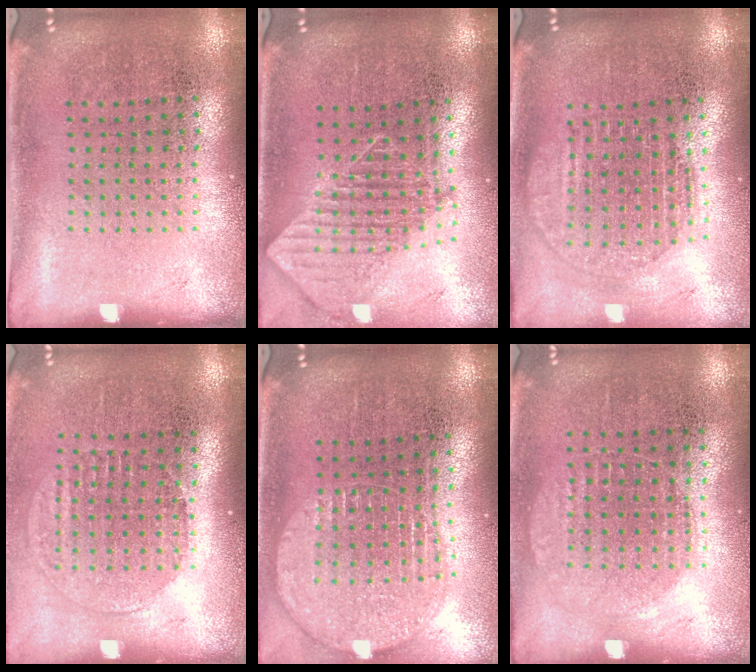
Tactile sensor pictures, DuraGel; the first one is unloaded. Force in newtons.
{"total": 1.9, "press": 1.5, "slide": 1.1}
{"total": 1.9, "press": 1.5, "slide": 1.0}
{"total": 1.4, "press": 1.2, "slide": 0.7}
{"total": 1.6, "press": 1.4, "slide": 0.8}
{"total": 1.0, "press": 0.9, "slide": 0.4}